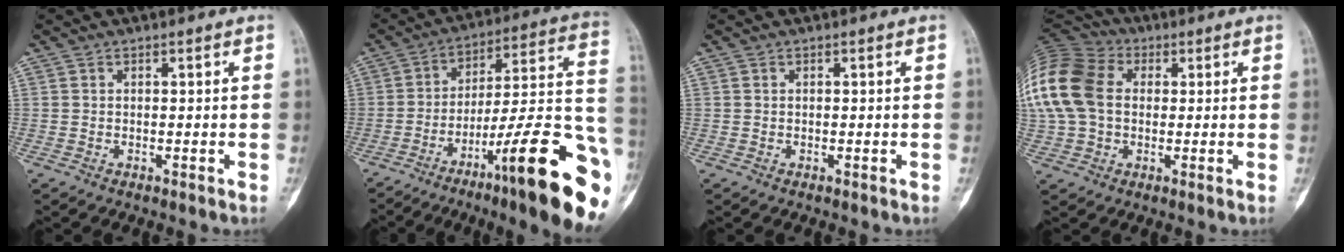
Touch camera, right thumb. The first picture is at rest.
{"total": 24.4, "force": [-11.5, 3.5, 21.2], "torque": [-0.245, 0.066, -0.172]}
{"total": 0.0}
{"total": 20.9, "force": [3.3, 15.3, 13.9], "torque": [-0.328, 0.044, 0.061]}